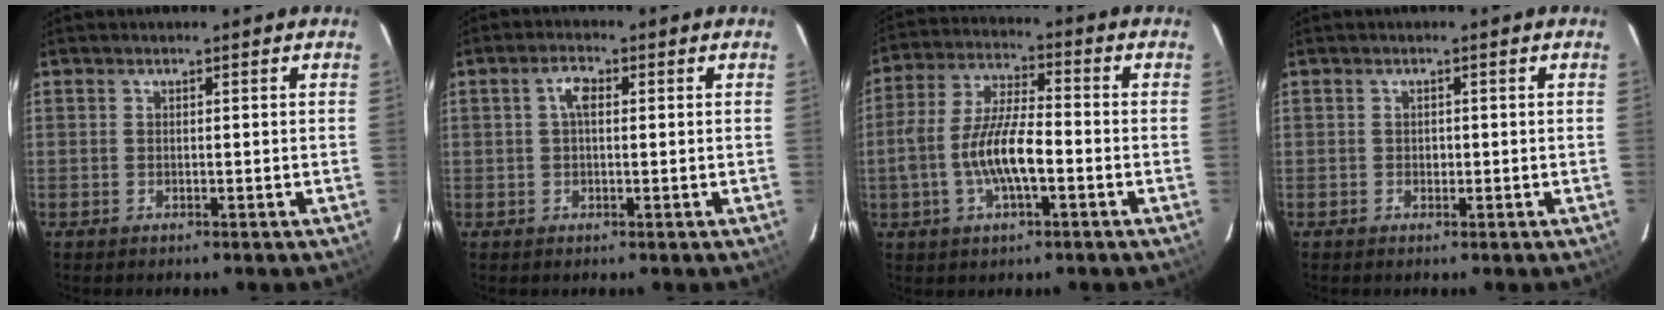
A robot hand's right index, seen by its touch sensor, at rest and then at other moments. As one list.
[{"total": 2.8, "force": [0.5, 1.3, 2.5], "torque": [-0.049, 0.010, 0.010]}, {"total": 11.2, "force": [-3.1, 3.6, 10.2], "torque": [-0.207, 0.005, -0.056]}, {"total": 0.9, "force": [-0.2, 0.8, 0.2], "torque": [0.000, 0.002, 0.000]}]